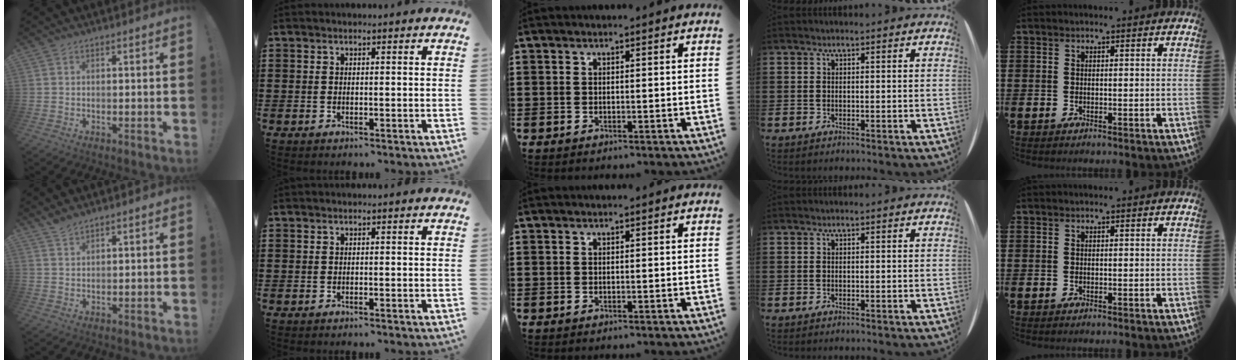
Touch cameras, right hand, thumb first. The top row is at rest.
{"thumb": {"total": 2.6, "force": [2.3, 0.5, 1.1], "torque": [-0.025, -0.009, 0.042]}}